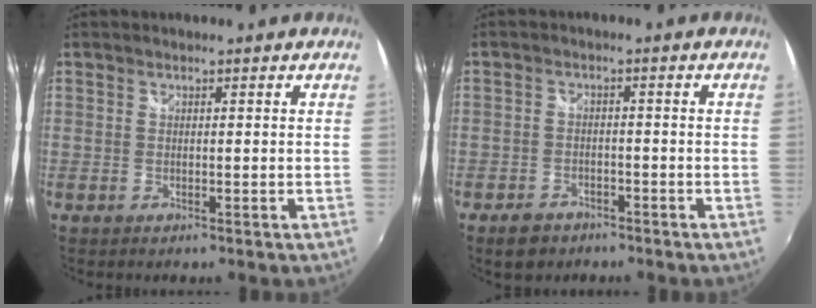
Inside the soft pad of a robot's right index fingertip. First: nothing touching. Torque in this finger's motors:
{"motor_torque": [0.04, -0.05, -0.03, -0.04]}